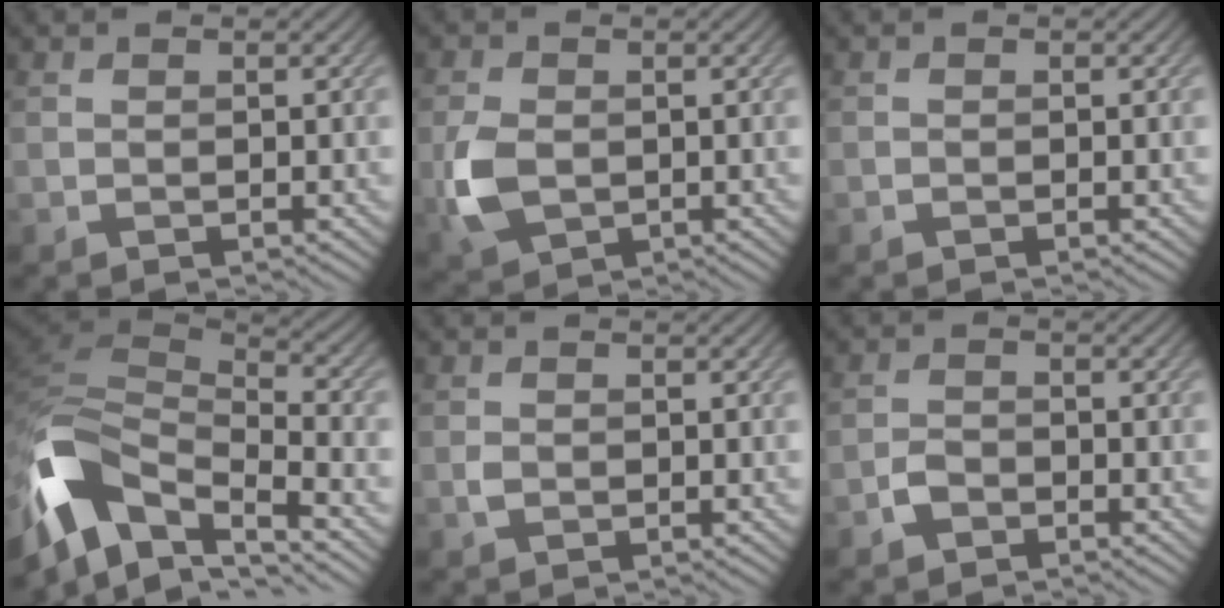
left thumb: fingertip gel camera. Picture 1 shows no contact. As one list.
[{"total": 5.5, "force": [-0.8, 3.8, 3.8], "torque": [-0.098, -0.008, -0.018]}, {"total": 0.0}, {"total": 13.0, "force": [-6.1, 6.4, 9.5], "torque": [-0.226, -0.014, -0.115]}, {"total": 0.8, "force": [0.0, 0.7, 0.5], "torque": [-0.011, 0.001, -0.004]}, {"total": 1.7, "force": [-1.2, 1.0, 0.7], "torque": [-0.012, 0.006, -0.031]}]